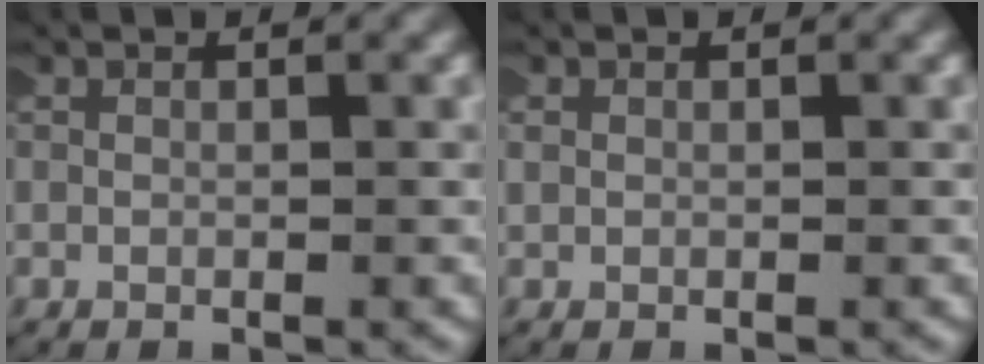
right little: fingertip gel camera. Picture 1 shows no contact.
{"total": 0.6, "force": [0.2, 0.5, 0.1], "torque": [-0.008, 0.003, 0.004]}